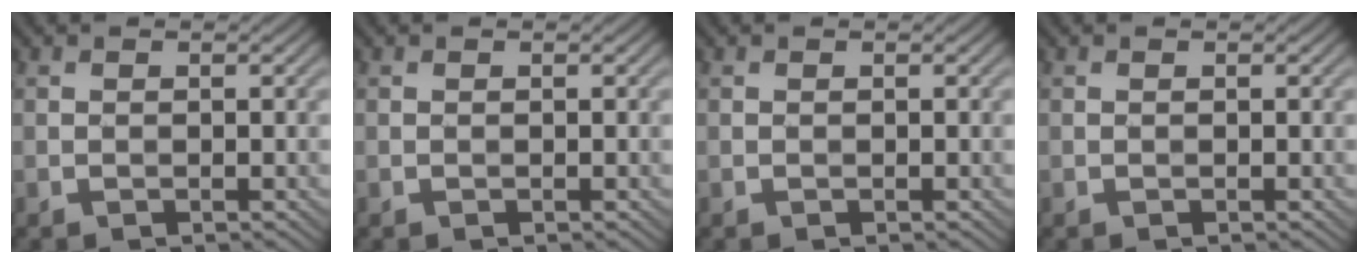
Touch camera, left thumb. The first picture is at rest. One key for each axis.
{"total": 0.0}
{"total": 0.0}
{"total": 0.0}